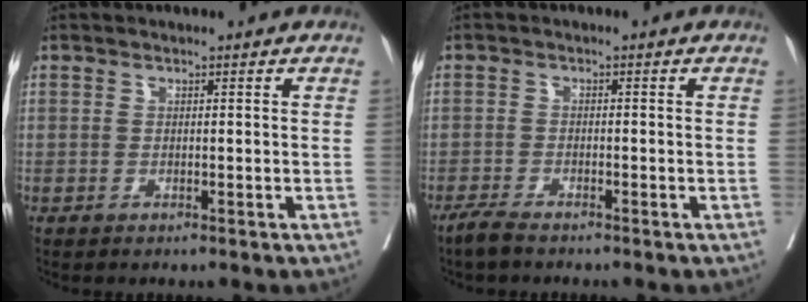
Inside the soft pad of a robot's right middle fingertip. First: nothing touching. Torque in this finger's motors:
{"motor_torque": [0.47, -0.49, 0.01, 0.02]}